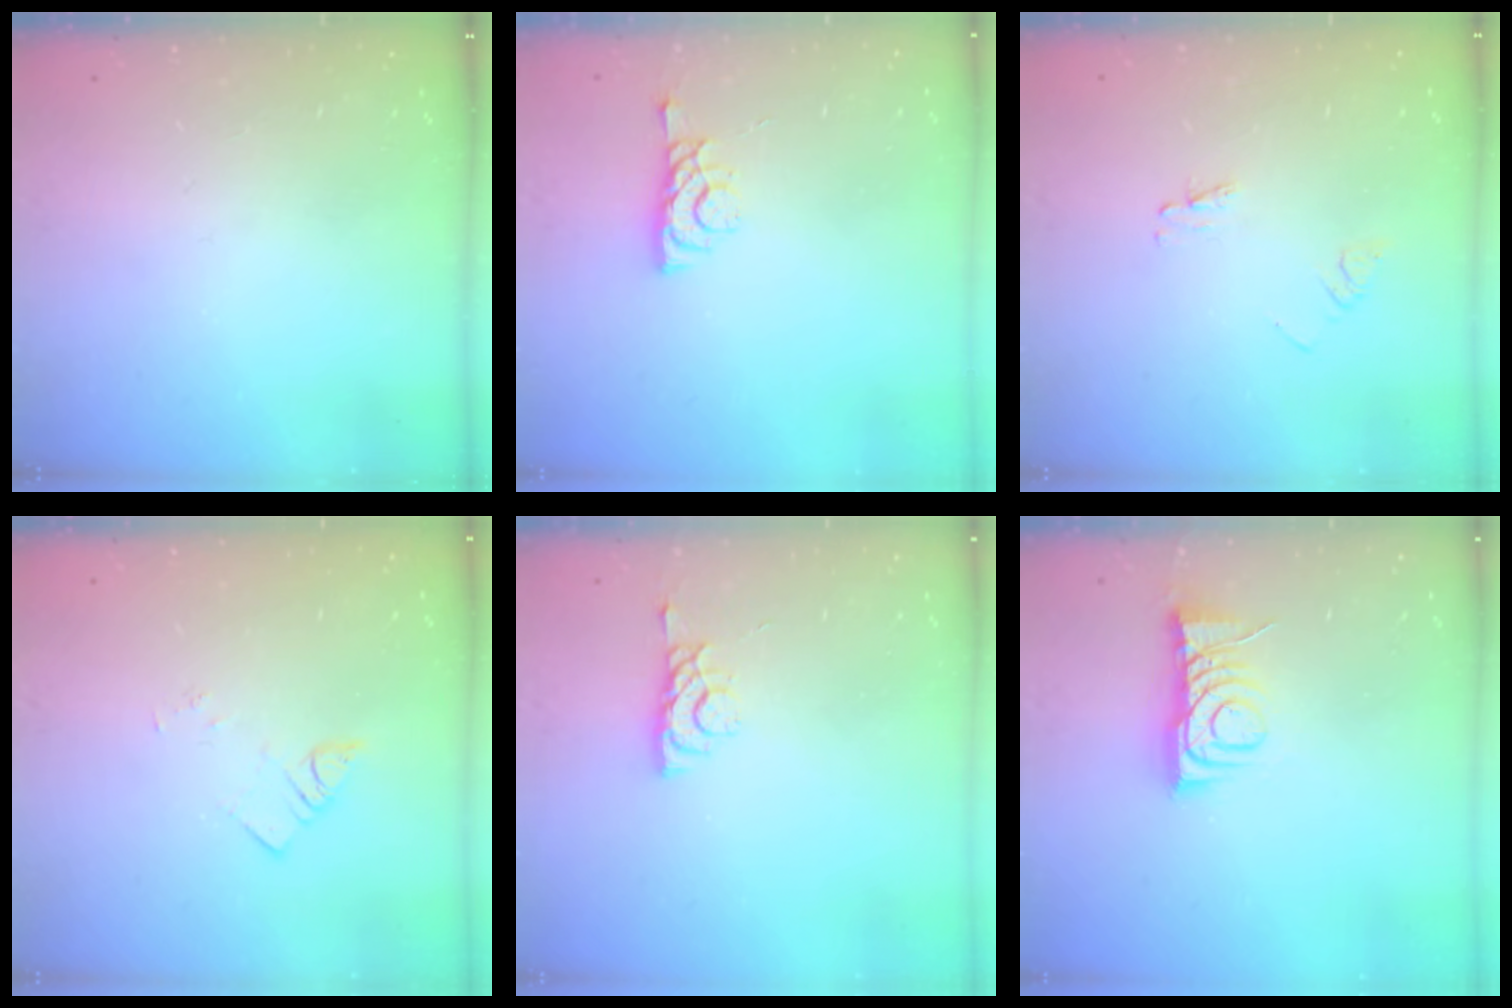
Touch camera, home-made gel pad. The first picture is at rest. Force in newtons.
{"total": 4.2, "press": 4.2, "slide": 0.7}
{"total": 2.9, "press": 2.9, "slide": 0.3}
{"total": 2.2, "press": 2.1, "slide": 0.4}
{"total": 3.7, "press": 3.7, "slide": 0.6}
{"total": 8.1, "press": 8.1, "slide": 0.4}